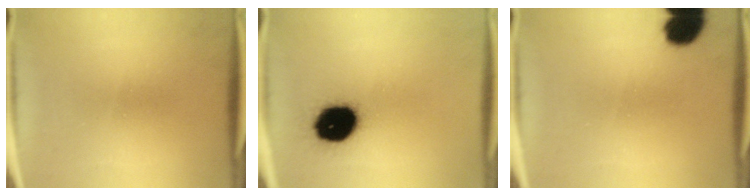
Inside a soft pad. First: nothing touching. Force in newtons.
{"total": 16.3}
{"total": 8.7}